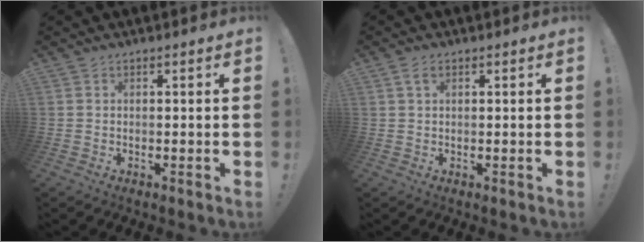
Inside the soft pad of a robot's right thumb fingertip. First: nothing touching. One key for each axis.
{"total": 2.6, "fx": 1.3, "fy": 1.4, "fz": 1.8, "tx": -0.023, "ty": -0.003, "tz": 0.021}